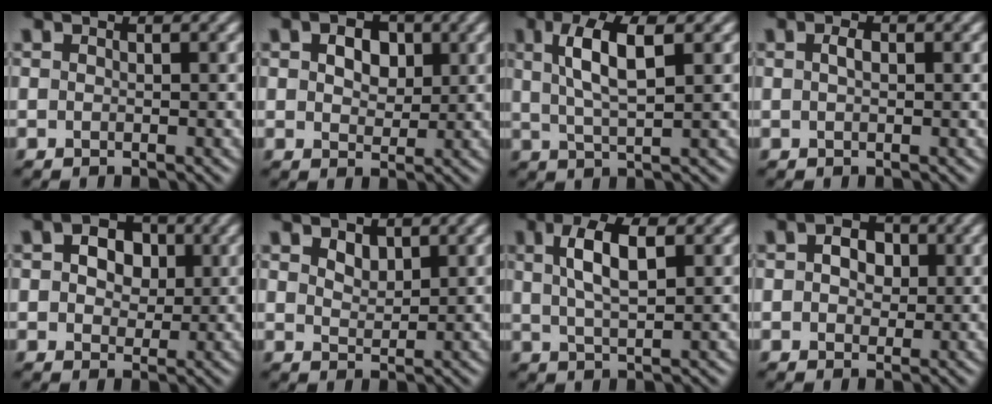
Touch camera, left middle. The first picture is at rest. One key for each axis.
{"total": 4.4, "fx": 1.7, "fy": 2.9, "fz": 2.8, "tx": -0.044, "ty": 0.008, "tz": 0.009}
{"total": 5.2, "fx": 1.7, "fy": 1.5, "fz": 4.7, "tx": -0.089, "ty": 0.002, "tz": 0.031}
{"total": 1.0, "fx": 0.2, "fy": 0.5, "fz": 0.9, "tx": -0.017, "ty": 0.002, "tz": 0.003}
{"total": 4.3, "fx": 1.2, "fy": 3.0, "fz": 2.8, "tx": -0.039, "ty": 0.005, "tz": 0.006}
{"total": 1.5, "fx": 1.1, "fy": 0.8, "fz": 0.7, "tx": -0.013, "ty": -0.003, "tz": 0.024}
{"total": 4.5, "fx": 1.5, "fy": 1.5, "fz": 4.0, "tx": -0.076, "ty": 0.006, "tz": 0.027}
{"total": 3.5, "fx": 1.0, "fy": 2.5, "fz": 2.2, "tx": -0.028, "ty": 0.008, "tz": -0.003}